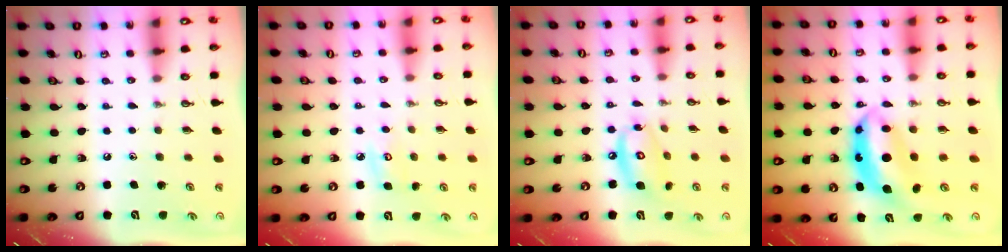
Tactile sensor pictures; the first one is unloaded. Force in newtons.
{"total": 5.6, "press": 5.5, "slide": 0.5}
{"total": 11.9, "press": 11.9, "slide": 0.8}
{"total": 9.2, "press": 9.1, "slide": 0.7}